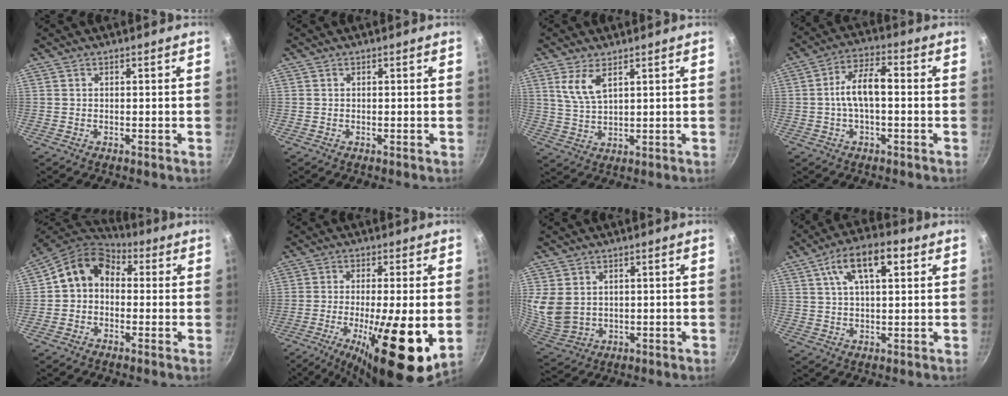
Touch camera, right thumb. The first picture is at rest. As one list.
[{"total": 0.0}, {"total": 5.9, "force": [3.1, 2.4, 4.4], "torque": [-0.086, -0.022, 0.067]}, {"total": 8.1, "force": [-0.4, 3.6, 7.3], "torque": [-0.125, 0.032, -0.016]}, {"total": 10.4, "force": [0.7, 8.3, 6.2], "torque": [-0.083, 0.035, -0.013]}, {"total": 18.5, "force": [-4.8, 4.5, 17.3], "torque": [-0.279, -0.006, -0.072]}, {"total": 8.6, "force": [1.6, 6.9, 4.9], "torque": [-0.082, -0.021, 0.050]}, {"total": 11.5, "force": [4.3, 5.1, 9.4], "torque": [-0.151, 0.012, 0.066]}]